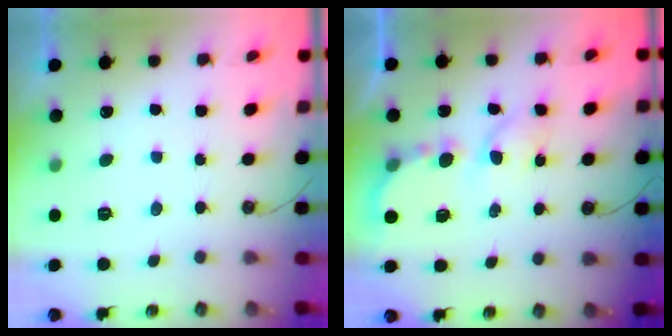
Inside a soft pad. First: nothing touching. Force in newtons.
{"total": 6.3, "press": 6.2, "slide": 0.7}